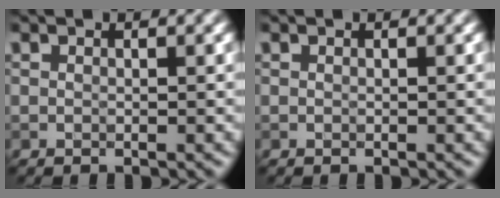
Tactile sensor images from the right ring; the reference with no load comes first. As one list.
[{"total": 0.0}]